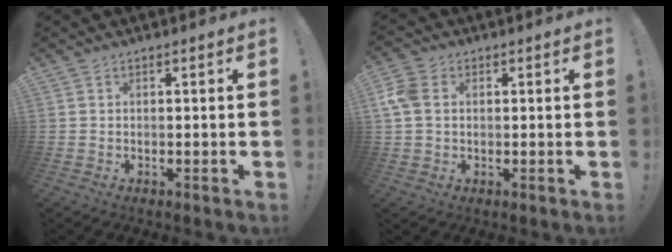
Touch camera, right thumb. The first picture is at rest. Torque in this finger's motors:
{"motor_torque": [-0.05, -0.02, -0.05, -0.03, 0.23]}